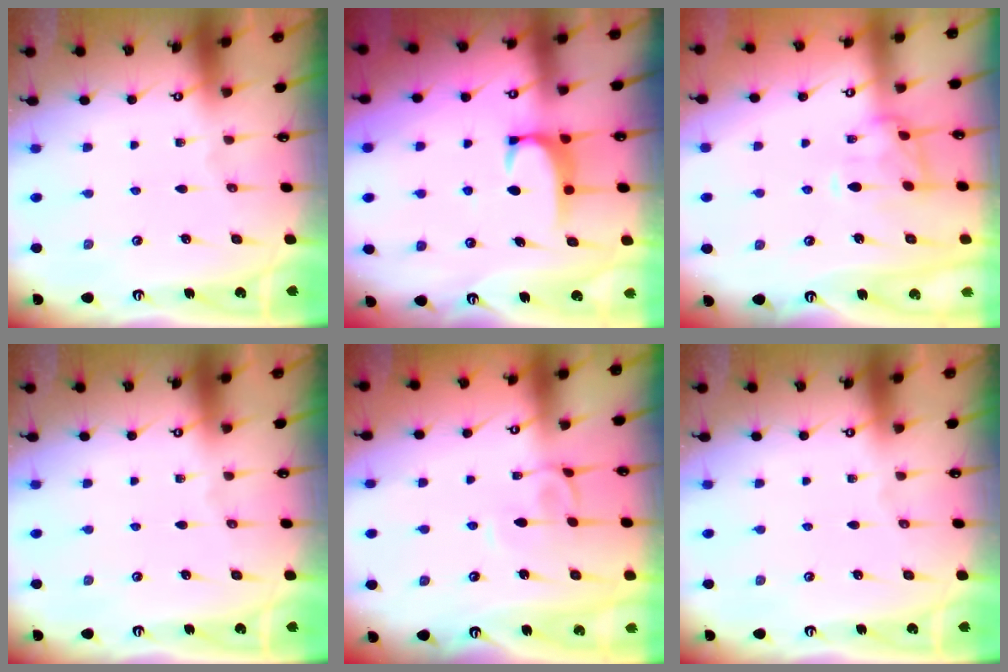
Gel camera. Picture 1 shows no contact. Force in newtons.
{"total": 2.4, "press": 2.4, "slide": 0.6}
{"total": 3.6, "press": 3.3, "slide": 1.4}
{"total": 0.0}
{"total": 3.7, "press": 3.7, "slide": 0.1}
{"total": 0.0}